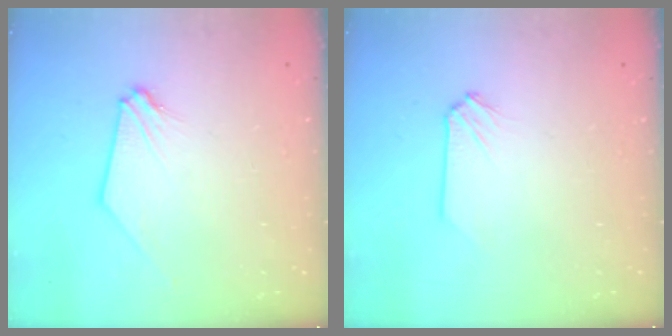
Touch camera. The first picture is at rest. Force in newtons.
{"total": 0.0}